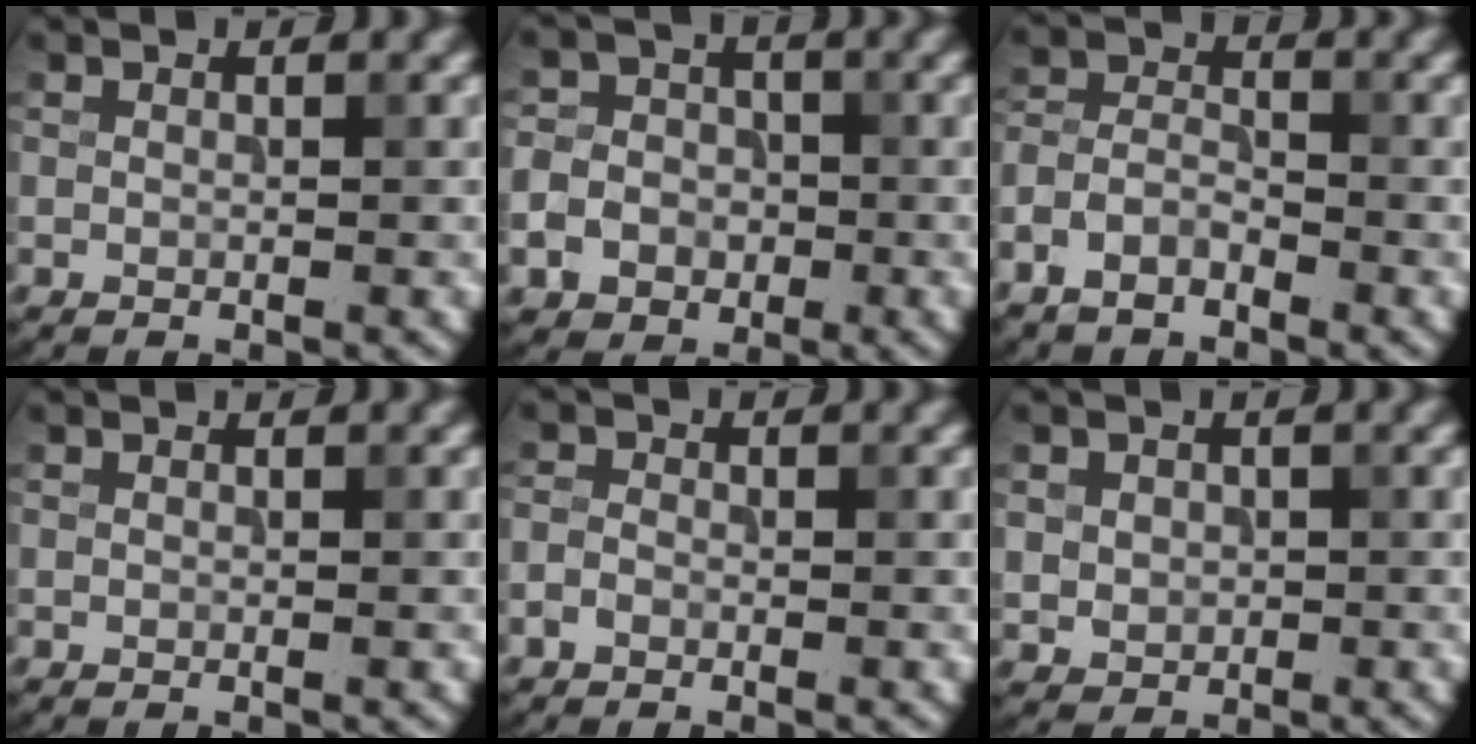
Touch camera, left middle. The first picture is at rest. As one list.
[{"total": 9.4, "force": [-3.9, 8.3, 2.4], "torque": [-0.053, -0.029, -0.093]}, {"total": 3.4, "force": [-2.4, 1.6, 1.8], "torque": [-0.034, 0.005, -0.057]}, {"total": 0.0}, {"total": 1.2, "force": [-0.7, 0.8, 0.5], "torque": [-0.010, 0.002, -0.019]}, {"total": 2.0, "force": [0.2, 1.9, 0.7], "torque": [-0.017, -0.006, 0.013]}]